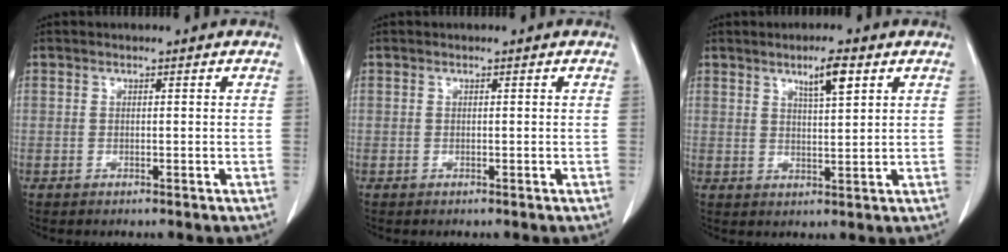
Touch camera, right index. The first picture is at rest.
{"total": 0.0}
{"total": 4.8, "force": [2.6, 0.5, 3.9], "torque": [-0.065, 0.000, 0.045]}